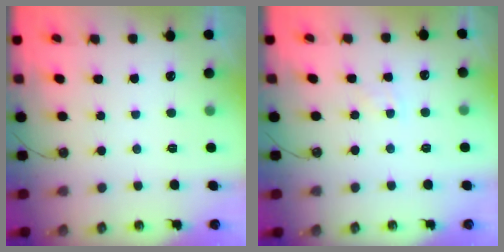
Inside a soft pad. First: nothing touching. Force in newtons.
{"total": 2.7, "press": 2.7, "slide": 0.4}